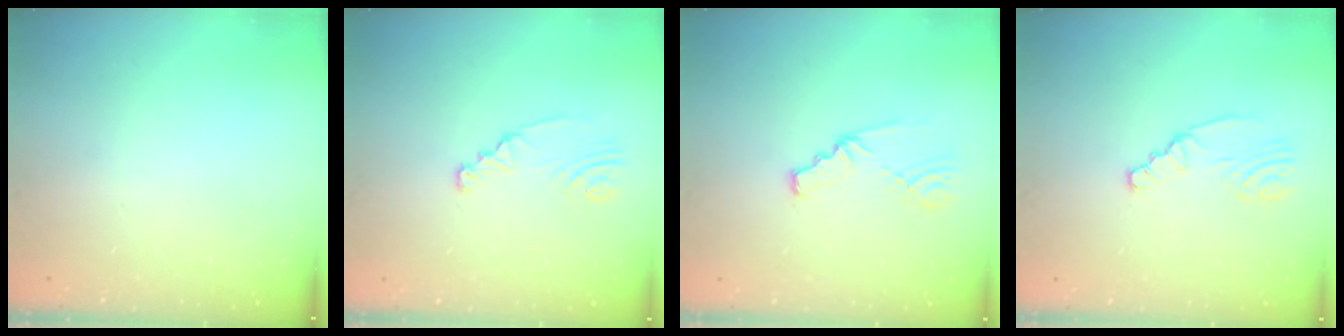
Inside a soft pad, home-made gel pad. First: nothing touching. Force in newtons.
{"total": 2.5, "press": 2.5, "slide": 0.3}
{"total": 2.6, "press": 2.6, "slide": 0.3}
{"total": 2.4, "press": 2.4, "slide": 0.1}